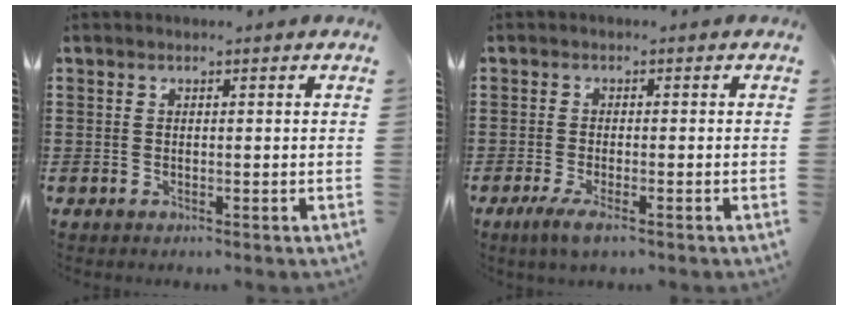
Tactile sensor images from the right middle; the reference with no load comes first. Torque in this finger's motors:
{"motor_torque": [2.14, 0.00, 0.30, 0.09]}